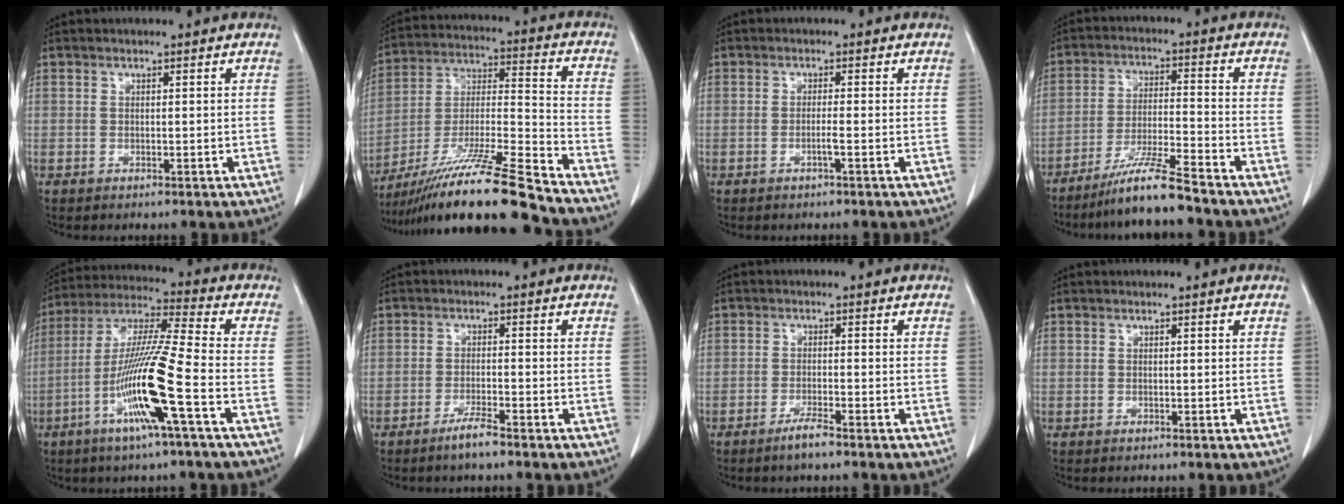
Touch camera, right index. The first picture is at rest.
{"total": 20.5, "force": [-16.8, -0.9, 11.7], "torque": [-0.215, -0.024, -0.301]}
{"total": 1.3, "force": [-0.5, -0.3, 1.1], "torque": [-0.020, 0.002, -0.010]}
{"total": 8.9, "force": [-7.3, -0.9, 4.9], "torque": [-0.087, -0.022, -0.136]}
{"total": 14.8, "force": [-5.4, -0.7, 13.7], "torque": [-0.273, -0.008, -0.108]}
{"total": 3.0, "force": [-2.4, 0.0, 1.8], "torque": [-0.036, -0.002, -0.046]}
{"total": 2.5, "force": [-2.0, 0.0, 1.5], "torque": [-0.031, -0.002, -0.039]}
{"total": 0.0}